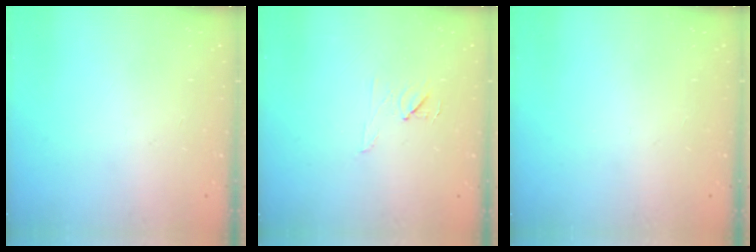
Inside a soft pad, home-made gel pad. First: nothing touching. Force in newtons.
{"total": 5.9, "press": 5.9, "slide": 0.9}
{"total": 0.0}